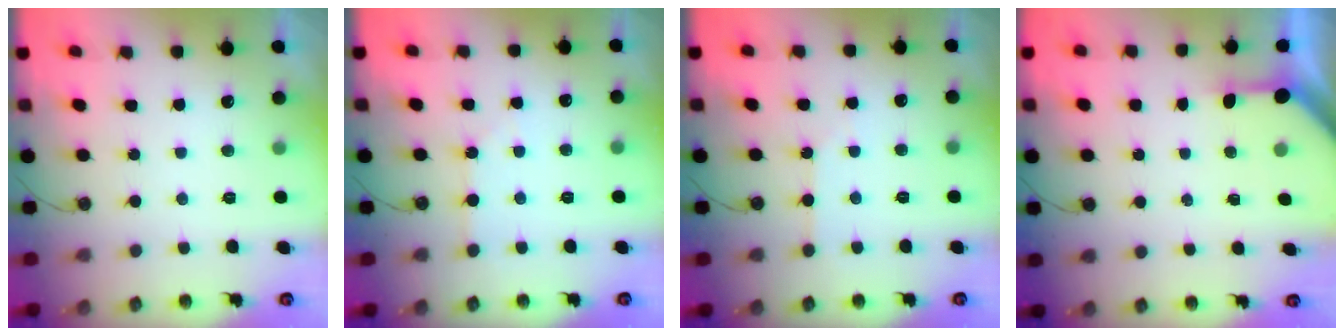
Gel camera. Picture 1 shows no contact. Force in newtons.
{"total": 2.9, "press": 2.9, "slide": 0.5}
{"total": 2.6, "press": 2.6, "slide": 0.5}
{"total": 3.4, "press": 3.4, "slide": 0.4}